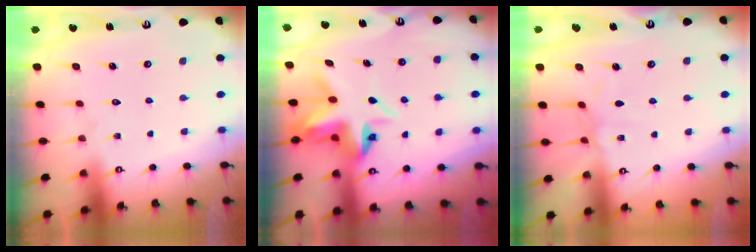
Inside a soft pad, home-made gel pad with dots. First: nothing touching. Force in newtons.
{"total": 6.7, "press": 6.5, "slide": 1.7}
{"total": 2.8, "press": 2.8, "slide": 0.5}